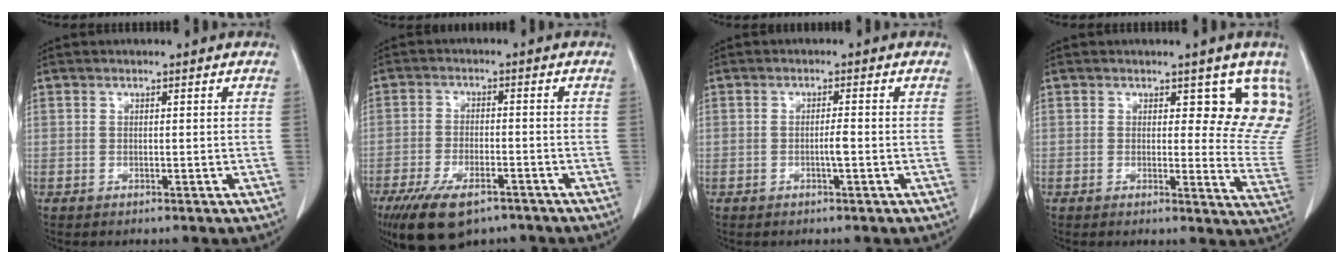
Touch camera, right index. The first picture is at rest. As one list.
[{"total": 10.4, "force": [-7.0, 4.2, 6.5], "torque": [-0.120, -0.013, -0.116]}, {"total": 1.6, "force": [-0.4, 0.0, 1.6], "torque": [-0.031, 0.000, -0.008]}, {"total": 9.0, "force": [6.3, 3.6, 5.3], "torque": [-0.037, -0.032, 0.056]}]